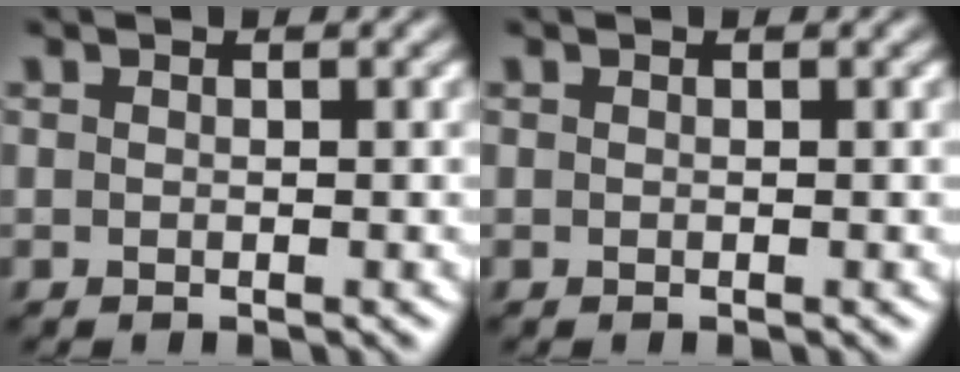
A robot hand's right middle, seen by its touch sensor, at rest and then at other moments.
{"total": 0.0}